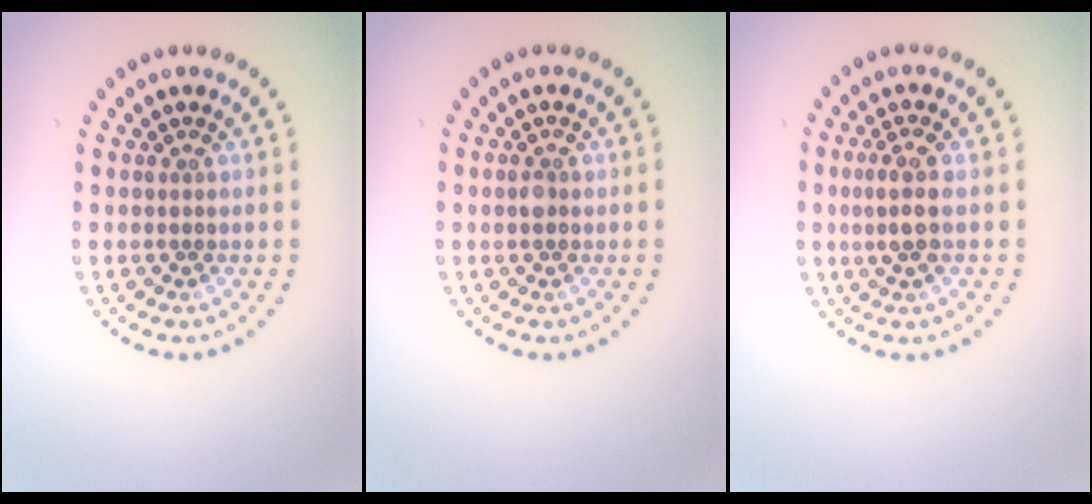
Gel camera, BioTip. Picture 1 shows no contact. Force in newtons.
{"total": 1.0, "press": 1.0, "slide": 0.0}
{"total": 2.4, "press": 2.2, "slide": 1.0}